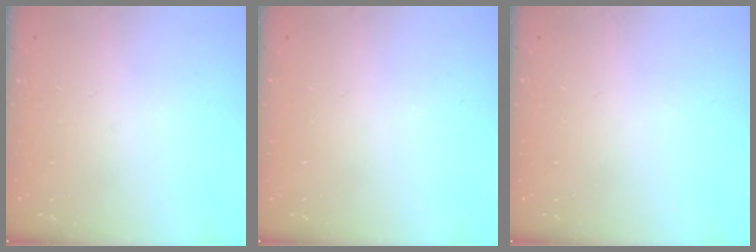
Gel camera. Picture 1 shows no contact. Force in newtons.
{"total": 0.0}
{"total": 0.0}